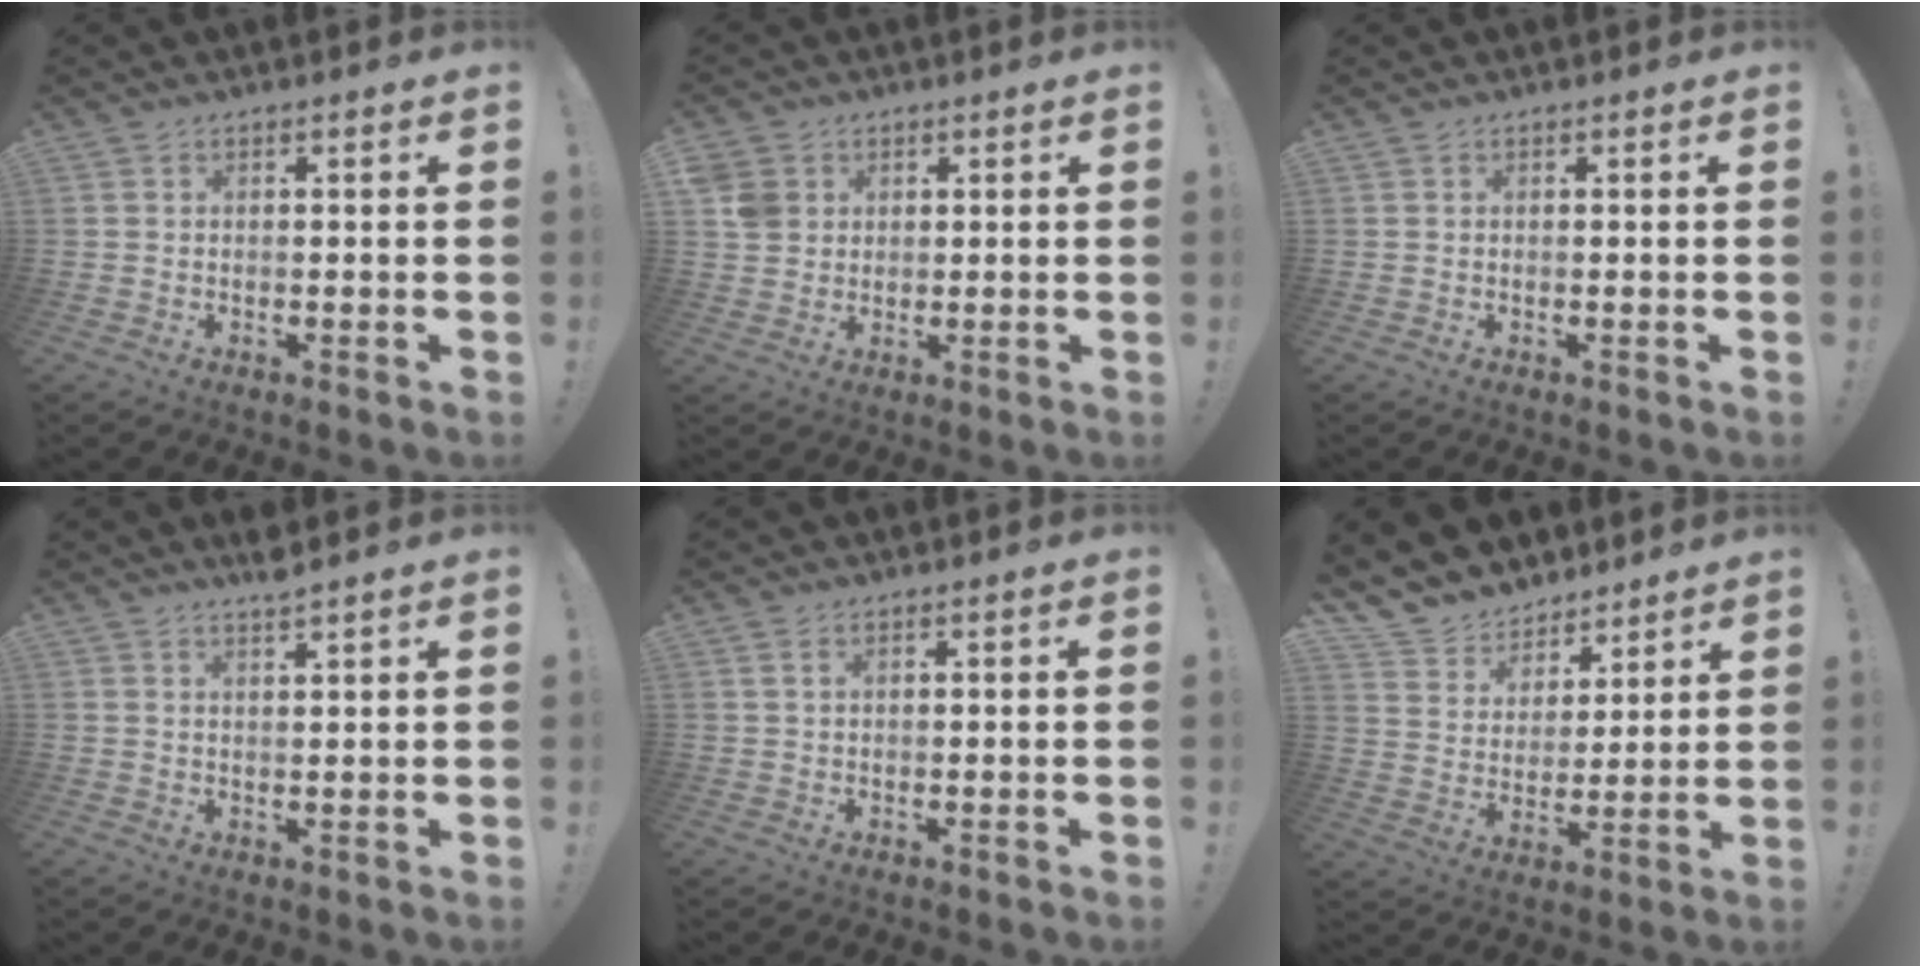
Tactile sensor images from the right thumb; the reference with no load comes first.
{"total": 5.6, "force": [2.0, 5.0, 1.6], "torque": [-0.031, 0.000, 0.040]}
{"total": 0.0}
{"total": 3.3, "force": [2.7, -0.4, 1.8], "torque": [-0.030, -0.017, 0.045]}
{"total": 1.7, "force": [0.8, 0.8, 1.2], "torque": [-0.026, 0.002, 0.015]}
{"total": 10.2, "force": [7.9, 6.3, 0.9], "torque": [-0.026, -0.070, 0.155]}